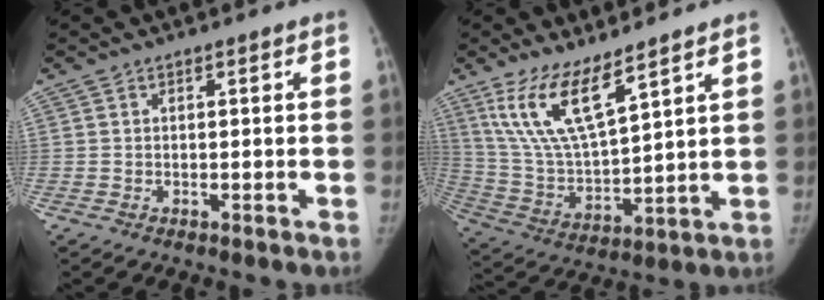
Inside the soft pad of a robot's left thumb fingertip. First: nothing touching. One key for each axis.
{"total": 14.7, "fx": 9.1, "fy": 4.0, "fz": 10.8, "tx": -0.209, "ty": -0.046, "tz": 0.196}